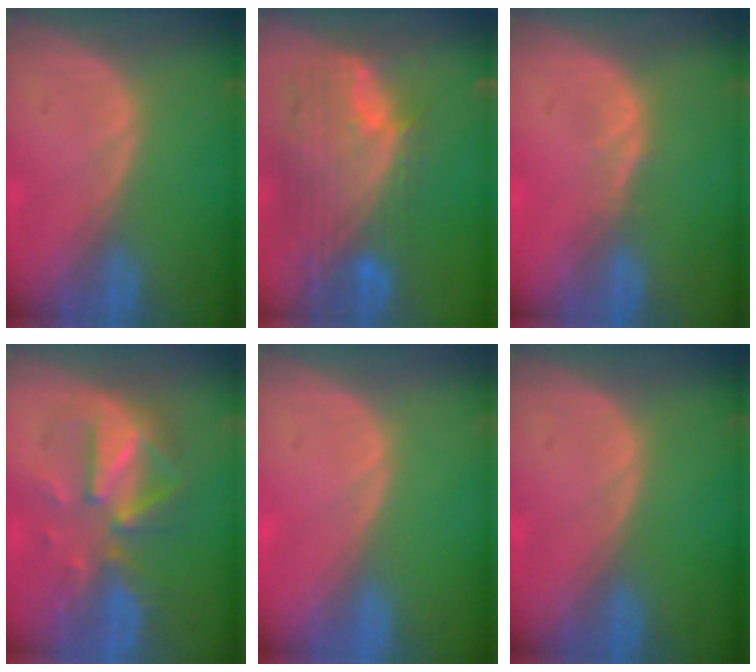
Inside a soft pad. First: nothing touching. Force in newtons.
{"total": 11.9, "press": 10.1, "slide": 6.3}
{"total": 1.1, "press": 1.1, "slide": 0.1}
{"total": 8.0, "press": 8.0, "slide": 0.6}
{"total": 0.0}
{"total": 0.0}